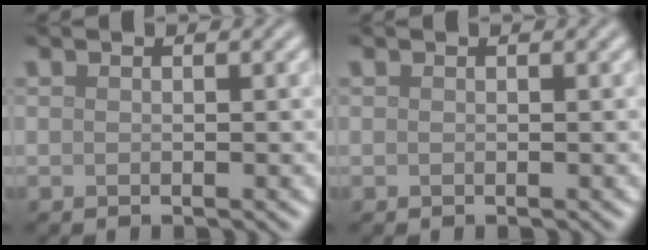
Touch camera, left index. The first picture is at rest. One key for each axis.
{"total": 0.0}